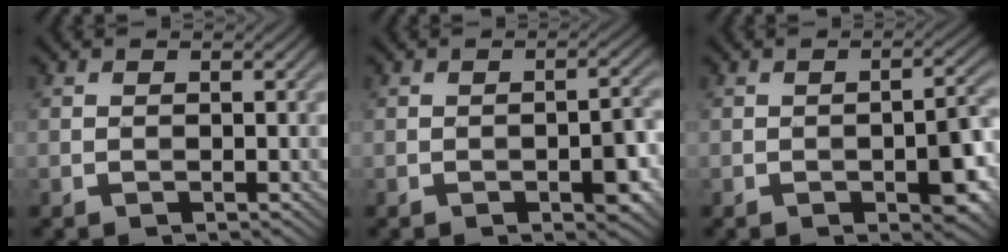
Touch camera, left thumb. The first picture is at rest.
{"total": 3.7, "force": [-1.4, 1.3, 3.1], "torque": [-0.039, 0.005, -0.020]}
{"total": 5.6, "force": [-2.0, 2.1, 4.7], "torque": [-0.062, 0.000, -0.028]}